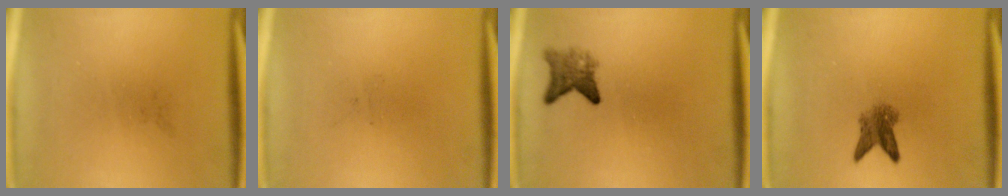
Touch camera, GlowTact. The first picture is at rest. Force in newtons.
{"total": 0.0}
{"total": 3.1}
{"total": 3.3}